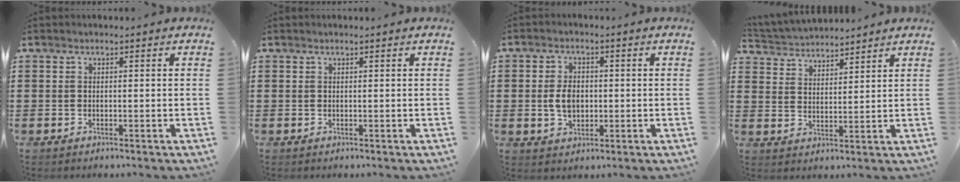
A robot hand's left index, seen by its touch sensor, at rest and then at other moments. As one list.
[{"total": 0.0}, {"total": 4.4, "force": [-0.2, 2.9, 3.3], "torque": [-0.067, 0.002, -0.009]}, {"total": 3.4, "force": [3.3, 0.6, -0.3], "torque": [-0.010, -0.014, 0.059]}]